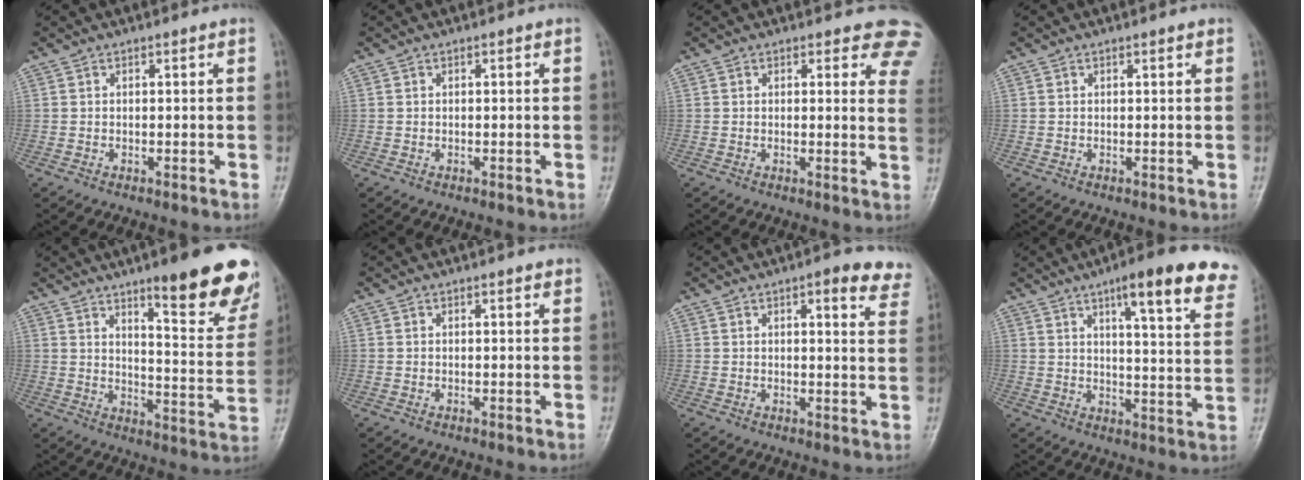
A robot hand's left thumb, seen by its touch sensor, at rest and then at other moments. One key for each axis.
{"total": 0.0}
{"total": 8.4, "fx": 7.0, "fy": 3.4, "fz": 3.2, "tx": 0.014, "ty": -0.030, "tz": 0.046}
{"total": 0.6, "fx": 0.5, "fy": 0.1, "fz": 0.4, "tx": -0.007, "ty": -0.001, "tz": 0.005}
{"total": 18.6, "fx": 11.8, "fy": 3.9, "fz": 13.9, "tx": -0.136, "ty": -0.073, "tz": 0.165}
{"total": 1.1, "fx": 0.8, "fy": 0.2, "fz": 0.7, "tx": -0.008, "ty": -0.003, "tz": 0.010}
{"total": 8.5, "fx": 6.0, "fy": 2.6, "fz": 5.3, "tx": -0.035, "ty": -0.024, "tz": 0.056}
{"total": 18.0, "fx": 11.5, "fy": 4.0, "fz": 13.3, "tx": -0.144, "ty": -0.042, "tz": 0.140}